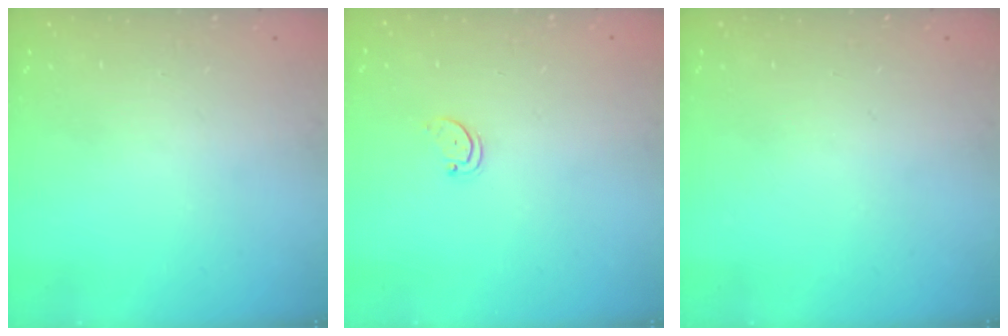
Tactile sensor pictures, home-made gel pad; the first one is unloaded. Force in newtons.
{"total": 1.5, "press": 1.5, "slide": 0.3}
{"total": 0.0}